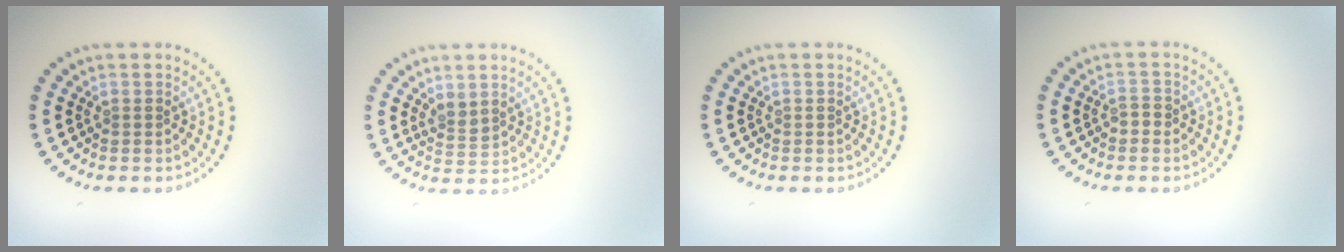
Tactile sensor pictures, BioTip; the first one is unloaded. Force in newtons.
{"total": 1.5, "press": 1.2, "slide": 0.9}
{"total": 0.0}
{"total": 0.9, "press": 0.8, "slide": 0.4}